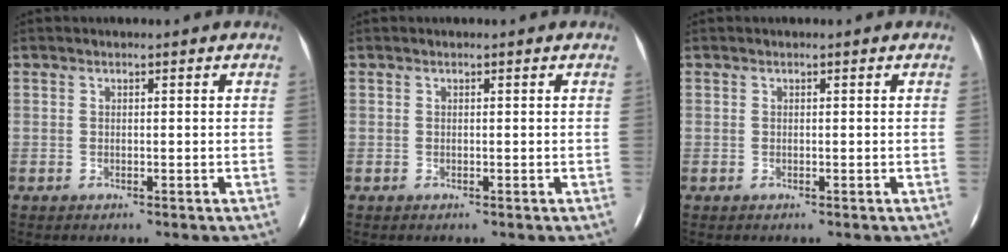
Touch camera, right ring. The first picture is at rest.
{"total": 0.0}
{"total": 0.0}